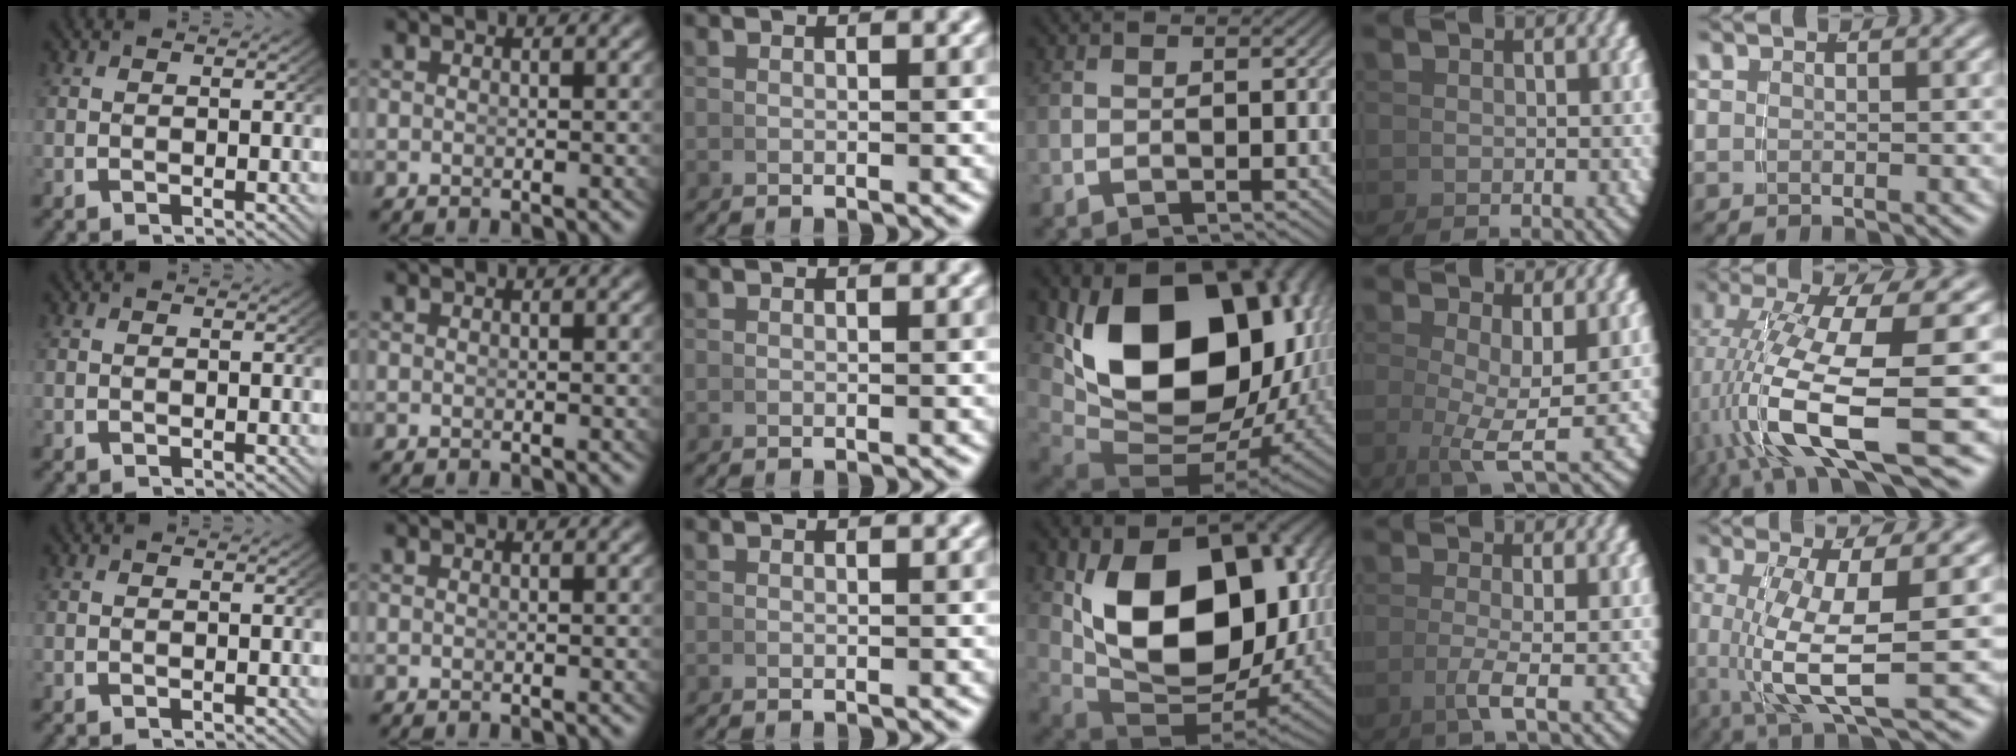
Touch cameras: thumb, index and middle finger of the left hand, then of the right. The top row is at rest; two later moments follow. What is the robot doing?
{"motion": "lift_and_place", "object": "bowl"}